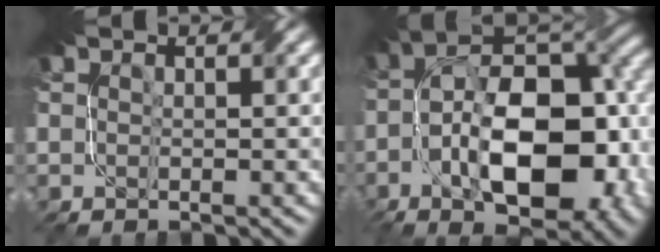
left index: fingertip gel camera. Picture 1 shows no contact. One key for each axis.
{"total": 15.4, "fx": -3.6, "fy": 8.2, "fz": 12.5, "tx": -0.179, "ty": 0.006, "tz": -0.060}